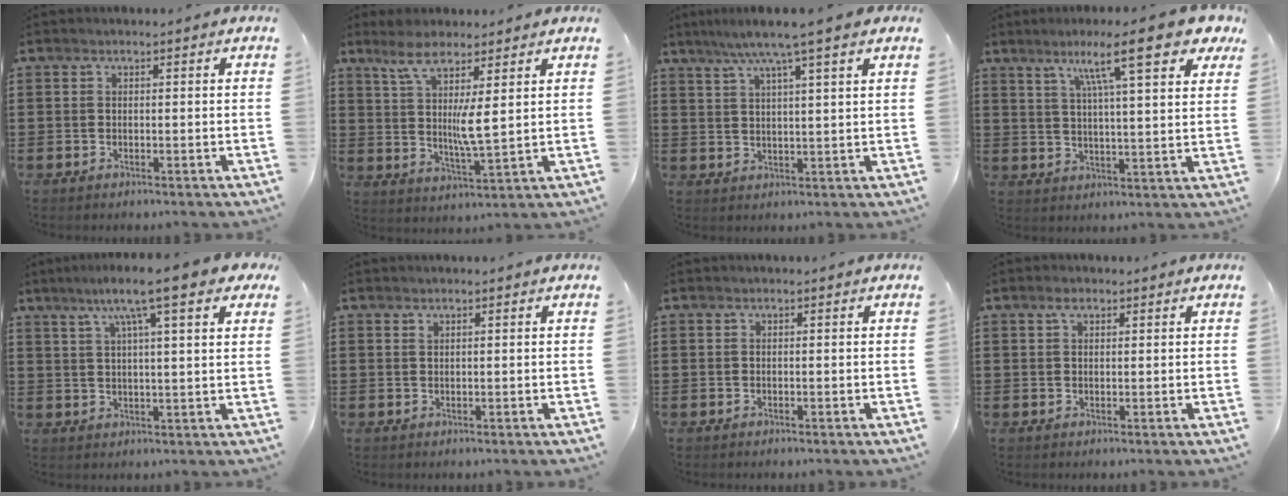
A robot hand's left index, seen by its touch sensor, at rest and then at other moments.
{"total": 7.3, "force": [3.8, 1.1, 6.2], "torque": [-0.121, -0.015, 0.063]}
{"total": 6.1, "force": [4.5, -0.4, 4.2], "torque": [-0.093, -0.008, 0.076]}
{"total": 13.3, "force": [8.4, 1.8, 10.1], "torque": [-0.183, -0.018, 0.133]}
{"total": 9.9, "force": [6.2, 1.1, 7.6], "torque": [-0.149, -0.007, 0.100]}
{"total": 0.7, "force": [0.5, 0.2, 0.4], "torque": [-0.011, 0.001, 0.009]}
{"total": 0.0}
{"total": 1.7, "force": [1.0, 0.9, 1.0], "torque": [-0.022, 0.005, 0.018]}